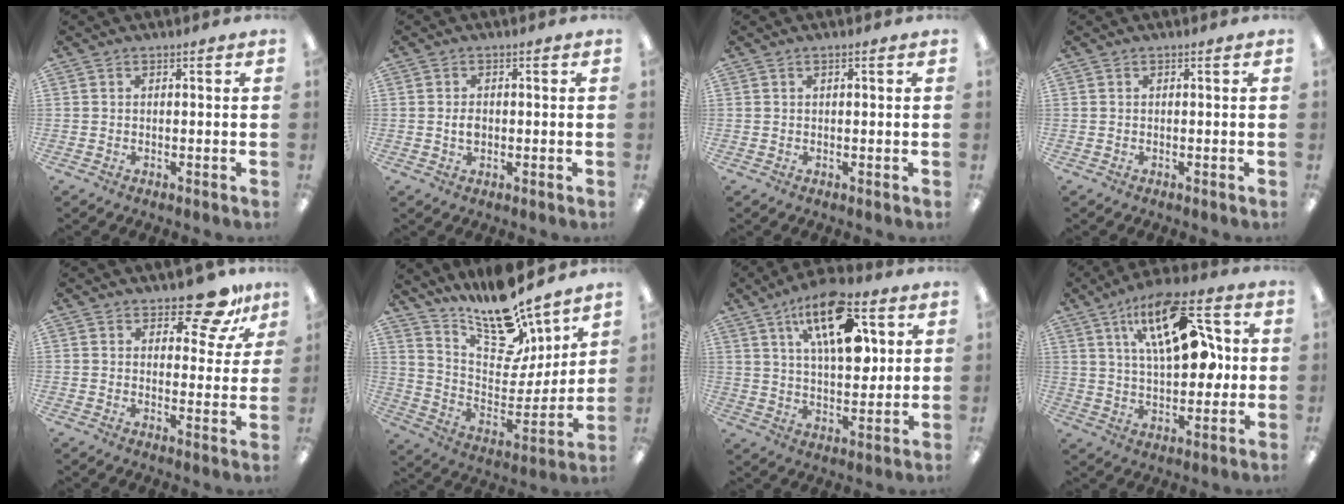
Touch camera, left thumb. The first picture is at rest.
{"total": 2.3, "force": [-0.1, 1.6, 1.6], "torque": [-0.022, 0.000, -0.004]}
{"total": 0.6, "force": [0.4, 0.2, 0.4], "torque": [-0.010, 0.002, 0.006]}
{"total": 0.0}
{"total": 10.3, "force": [7.9, 4.3, 5.0], "torque": [-0.050, -0.054, 0.136]}
{"total": 18.4, "force": [15.9, 5.9, 7.2], "torque": [-0.134, -0.128, 0.280]}
{"total": 17.9, "force": [8.3, 8.4, 13.5], "torque": [-0.208, -0.019, 0.138]}
{"total": 20.7, "force": [7.7, 10.0, 16.4], "torque": [-0.265, -0.016, 0.123]}